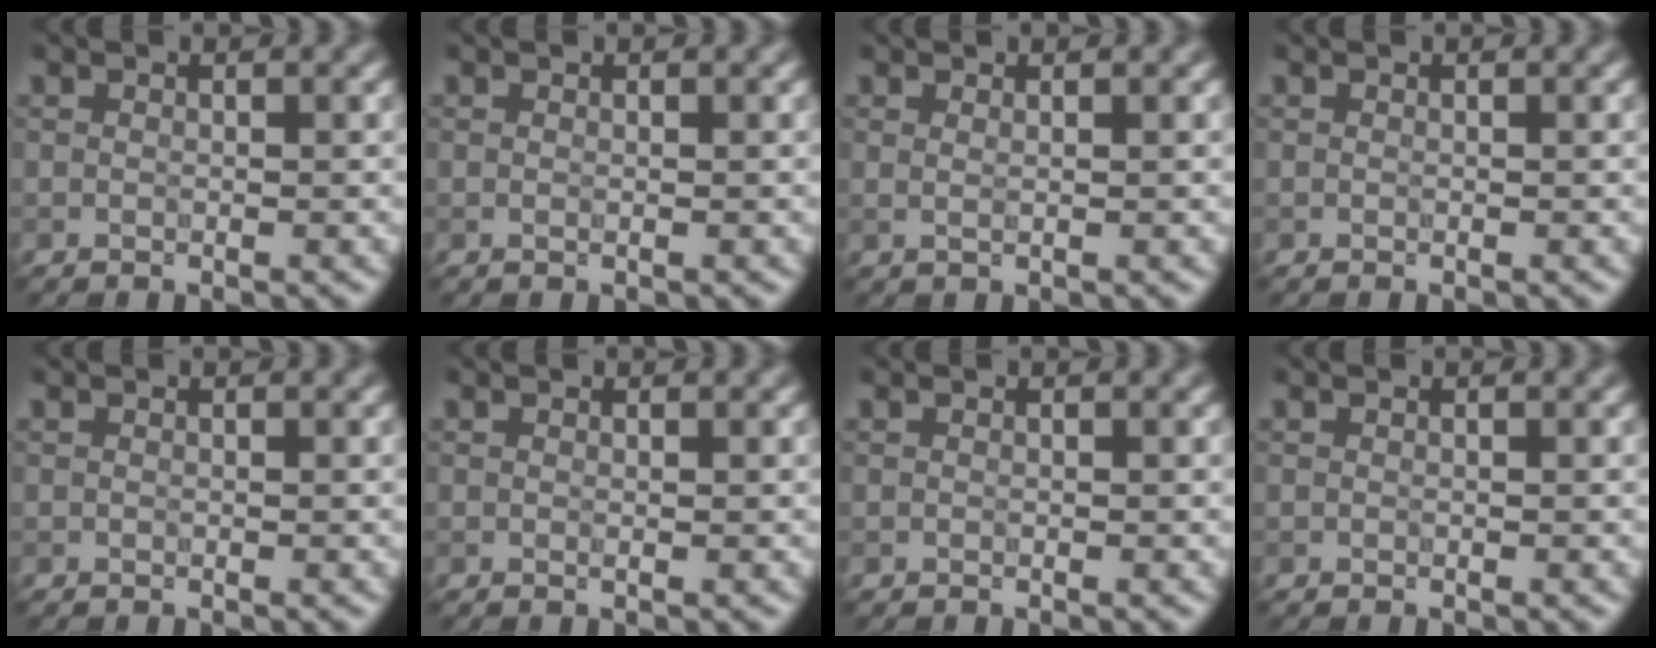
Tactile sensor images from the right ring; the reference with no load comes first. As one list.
[{"total": 0.0}, {"total": 0.9, "force": [0.5, 0.3, 0.6], "torque": [-0.008, -0.002, 0.003]}, {"total": 0.0}, {"total": 0.0}, {"total": 0.0}, {"total": 0.0}, {"total": 0.0}]